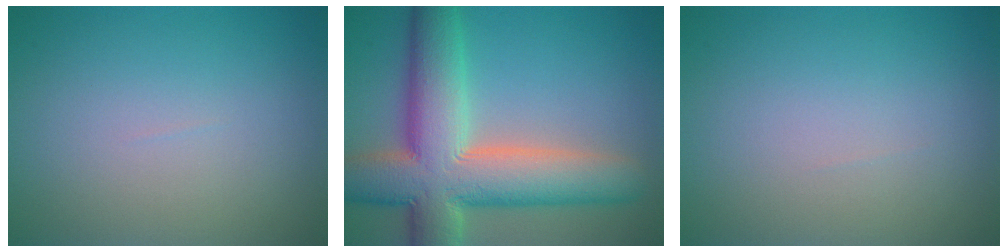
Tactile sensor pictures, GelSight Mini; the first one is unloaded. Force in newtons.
{"total": 12.0, "press": 12.0, "slide": 1.0}
{"total": 0.0}